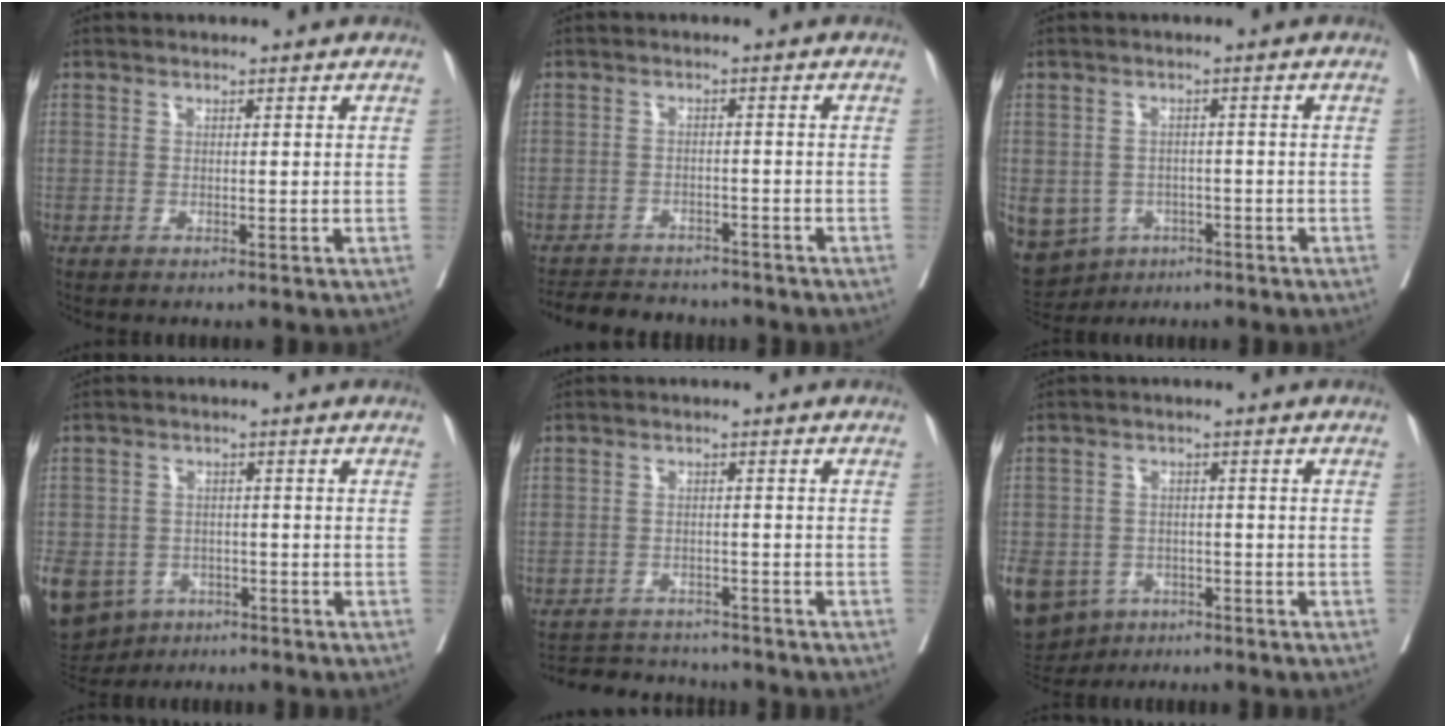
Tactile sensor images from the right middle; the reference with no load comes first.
{"total": 8.7, "force": [-8.0, 2.7, 2.1], "torque": [-0.034, 0.001, -0.110]}
{"total": 14.8, "force": [-6.8, 12.2, 4.9], "torque": [-0.183, -0.007, -0.089]}
{"total": 13.4, "force": [-7.0, 10.4, 4.8], "torque": [-0.158, -0.009, -0.100]}
{"total": 7.3, "force": [-7.0, 1.7, 0.9], "torque": [-0.013, 0.007, -0.101]}
{"total": 12.3, "force": [-6.7, 9.4, 4.2], "torque": [-0.133, -0.008, -0.096]}